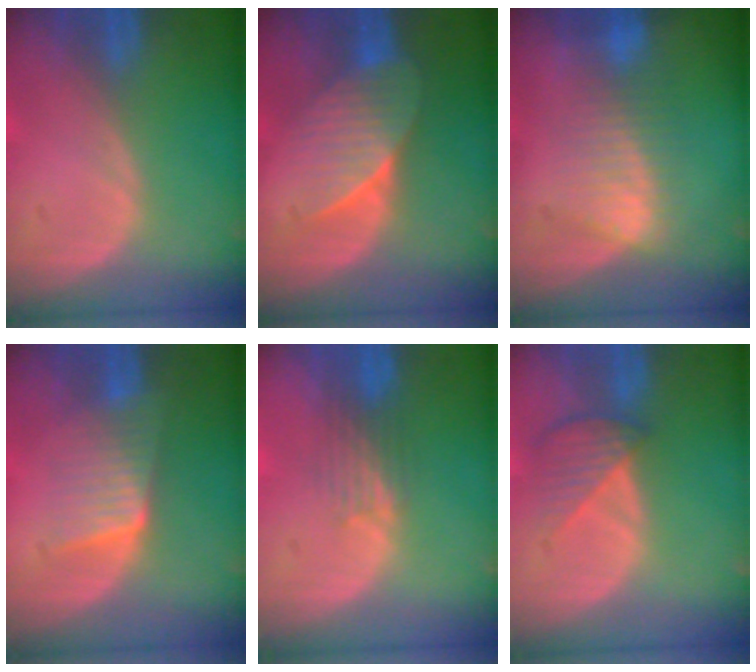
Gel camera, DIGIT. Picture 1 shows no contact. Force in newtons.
{"total": 7.0, "press": 6.6, "slide": 2.3}
{"total": 6.6, "press": 6.5, "slide": 0.9}
{"total": 6.1, "press": 5.5, "slide": 2.6}
{"total": 3.7, "press": 3.2, "slide": 1.8}
{"total": 4.2, "press": 3.9, "slide": 1.6}